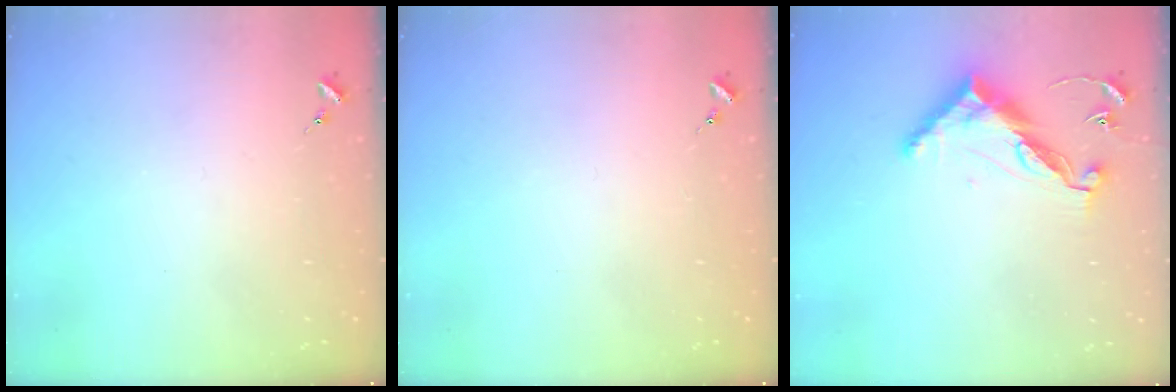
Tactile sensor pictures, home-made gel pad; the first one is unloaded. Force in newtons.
{"total": 0.0}
{"total": 12.1, "press": 12.0, "slide": 0.4}